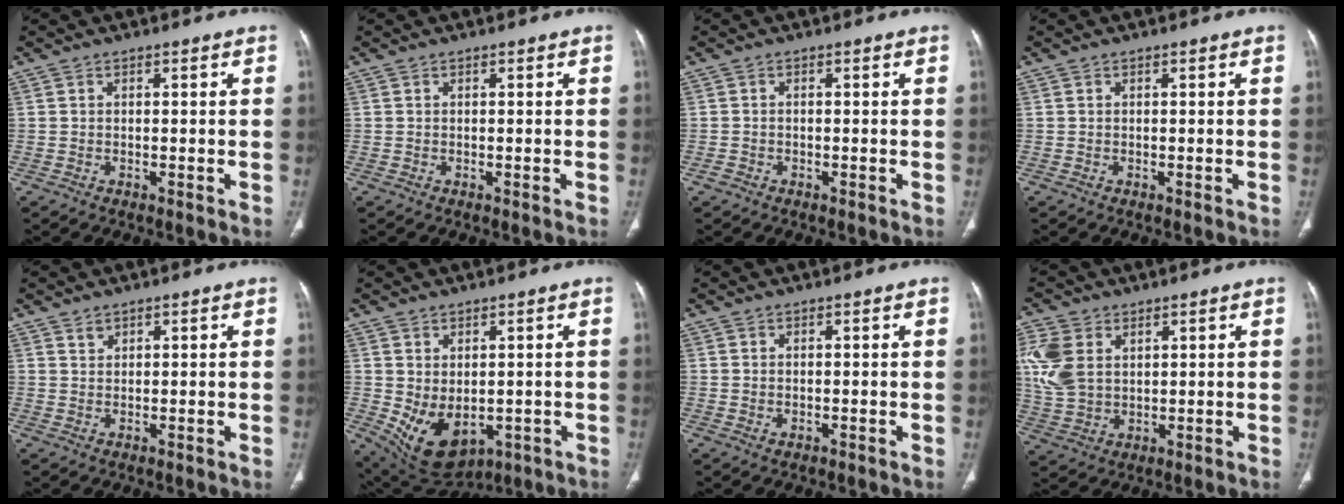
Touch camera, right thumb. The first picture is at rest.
{"total": 0.0}
{"total": 1.0, "force": [-0.6, 0.7, 0.3], "torque": [-0.008, 0.002, -0.013]}
{"total": 0.0}
{"total": 1.2, "force": [1.0, 0.6, 0.3], "torque": [0.001, -0.007, 0.019]}
{"total": 10.1, "force": [-1.6, 6.6, 7.5], "torque": [-0.115, -0.006, 0.005]}
{"total": 0.6, "force": [0.0, 0.5, 0.4], "torque": [-0.013, -0.002, 0.004]}
{"total": 10.0, "force": [3.3, 6.9, 6.4], "torque": [-0.142, -0.005, 0.072]}